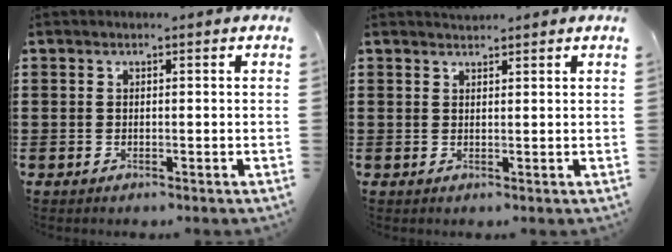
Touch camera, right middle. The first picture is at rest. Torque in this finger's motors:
{"motor_torque": [0.02, -0.20, -0.05, -0.01]}